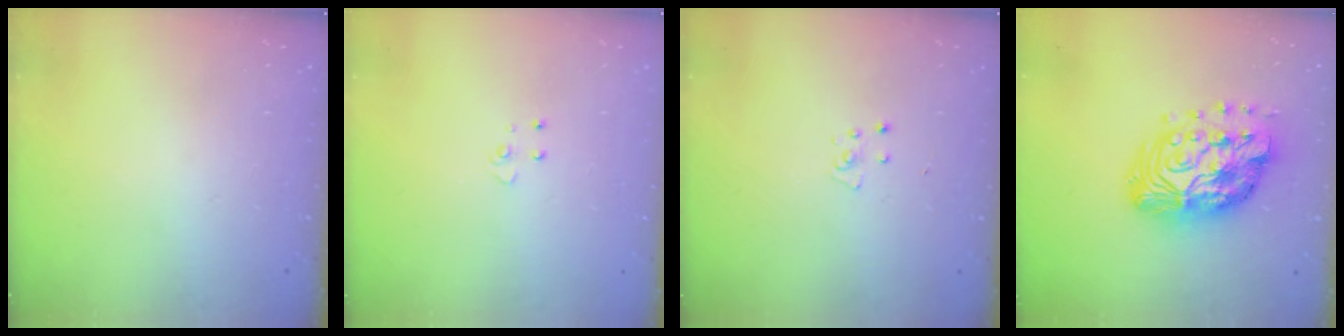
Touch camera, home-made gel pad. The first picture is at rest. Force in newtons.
{"total": 3.4, "press": 3.4, "slide": 0.3}
{"total": 2.6, "press": 2.6, "slide": 0.2}
{"total": 18.2, "press": 18.1, "slide": 1.3}